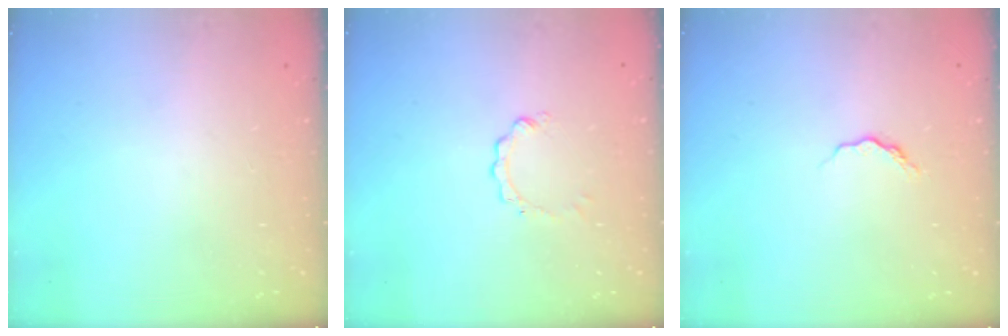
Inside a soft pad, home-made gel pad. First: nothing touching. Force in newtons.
{"total": 0.8, "press": 0.8, "slide": 0.1}
{"total": 5.0, "press": 5.0, "slide": 0.5}